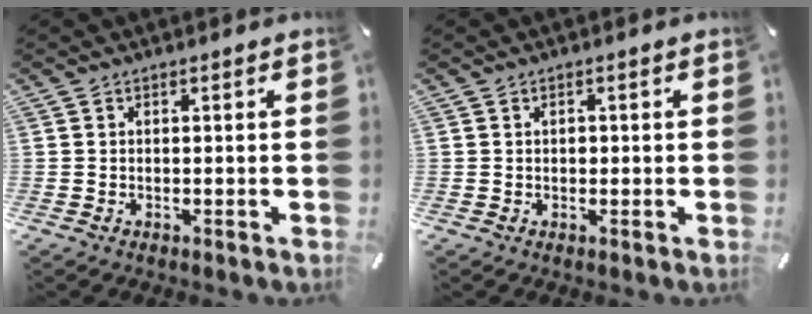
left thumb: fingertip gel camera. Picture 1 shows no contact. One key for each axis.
{"total": 1.0, "fx": 0.0, "fy": 0.8, "fz": 0.6, "tx": -0.012, "ty": 0.003, "tz": -0.001}